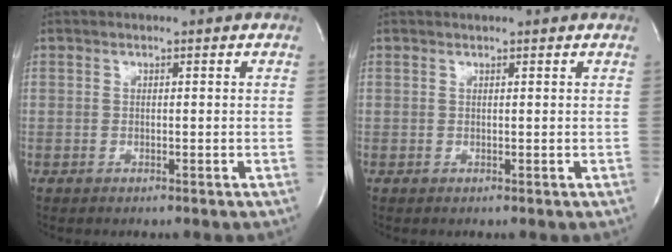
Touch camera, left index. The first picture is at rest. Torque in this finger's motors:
{"motor_torque": [0.08, 0.01, -0.02, -0.01]}